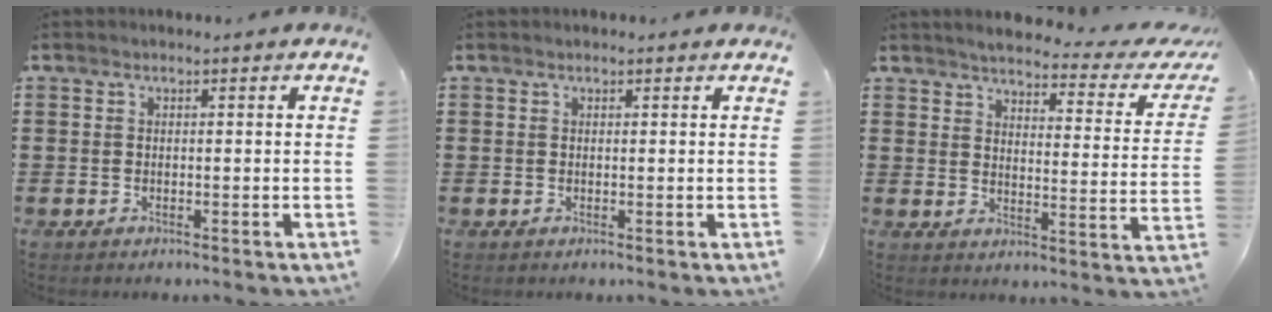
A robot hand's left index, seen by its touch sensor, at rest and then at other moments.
{"total": 0.5, "force": [0.3, 0.5, 0.1], "torque": [-0.003, 0.003, 0.005]}
{"total": 3.3, "force": [2.9, 0.0, 1.6], "torque": [-0.042, -0.026, 0.040]}